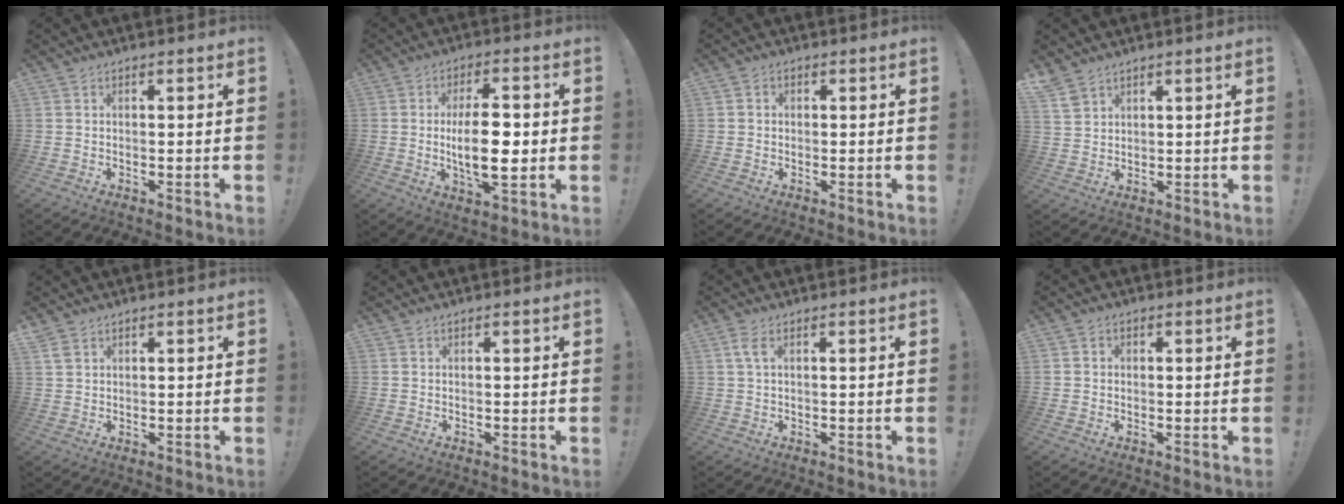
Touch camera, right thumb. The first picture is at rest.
{"total": 12.8, "force": [-0.3, 4.9, 11.8], "torque": [-0.197, -0.009, -0.015]}
{"total": 1.6, "force": [-0.3, 1.4, 0.7], "torque": [-0.011, 0.006, -0.005]}
{"total": 4.5, "force": [3.6, 2.1, 1.7], "torque": [-0.039, -0.017, 0.071]}
{"total": 1.0, "force": [0.7, 0.5, 0.5], "torque": [-0.015, 0.003, 0.015]}
{"total": 0.0}
{"total": 2.7, "force": [0.8, 0.8, 2.4], "torque": [-0.055, 0.005, 0.016]}
{"total": 1.4, "force": [-0.2, 1.2, 0.6], "torque": [-0.001, 0.001, -0.006]}